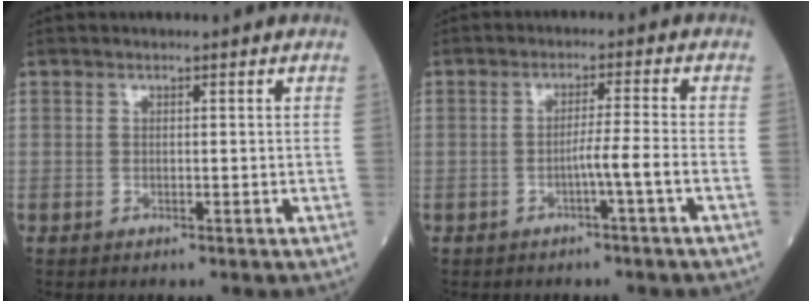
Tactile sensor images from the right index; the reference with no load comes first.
{"total": 3.5, "force": [-1.7, -1.2, 2.8], "torque": [-0.046, 0.003, -0.031]}